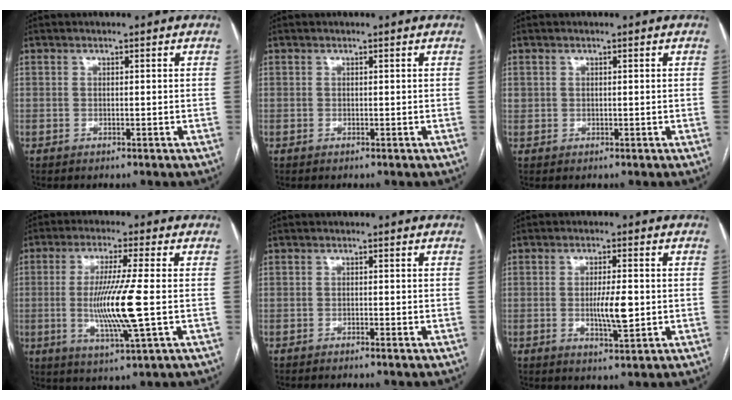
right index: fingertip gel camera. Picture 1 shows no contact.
{"total": 0.0}
{"total": 0.8, "force": [0.2, 0.7, 0.4], "torque": [-0.012, 0.013, 0.009]}
{"total": 10.8, "force": [-1.0, -0.5, 10.7], "torque": [-0.213, -0.016, -0.021]}
{"total": 0.6, "force": [-0.5, -0.1, 0.4], "torque": [-0.008, 0.001, -0.010]}
{"total": 5.4, "force": [-0.5, 1.0, 5.3], "torque": [-0.095, -0.007, -0.007]}